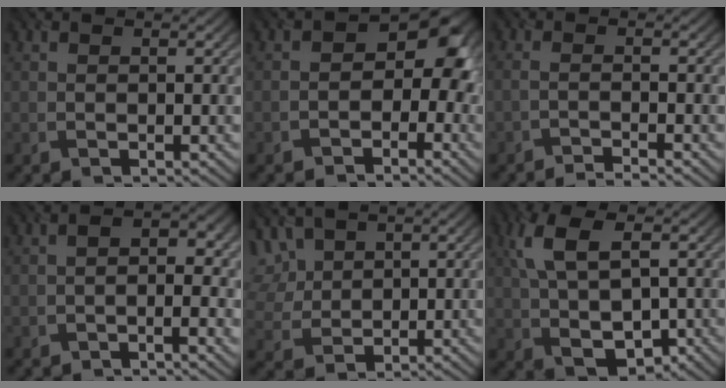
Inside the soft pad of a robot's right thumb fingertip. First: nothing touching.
{"total": 5.8, "force": [-1.5, 4.0, 3.9], "torque": [-0.031, 0.004, -0.034]}
{"total": 2.6, "force": [-2.1, 0.4, 1.5], "torque": [-0.007, 0.002, -0.053]}
{"total": 3.9, "force": [-1.2, 1.5, 3.4], "torque": [-0.050, 0.000, -0.020]}
{"total": 5.4, "force": [3.0, 3.8, 2.3], "torque": [-0.081, 0.008, 0.057]}
{"total": 10.2, "force": [0.9, 6.0, 8.2], "torque": [-0.185, -0.004, 0.020]}